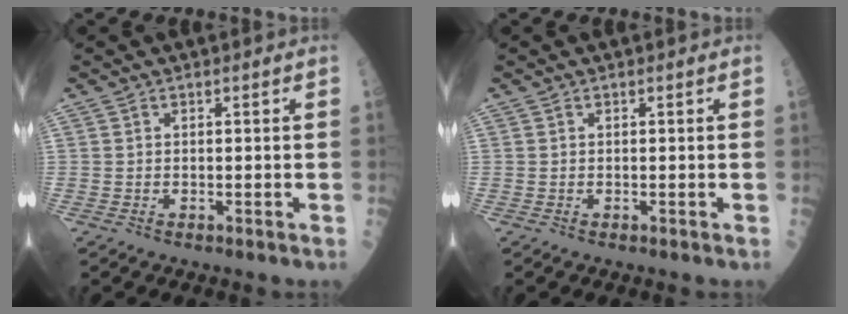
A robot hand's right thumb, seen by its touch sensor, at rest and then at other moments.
{"total": 0.0}